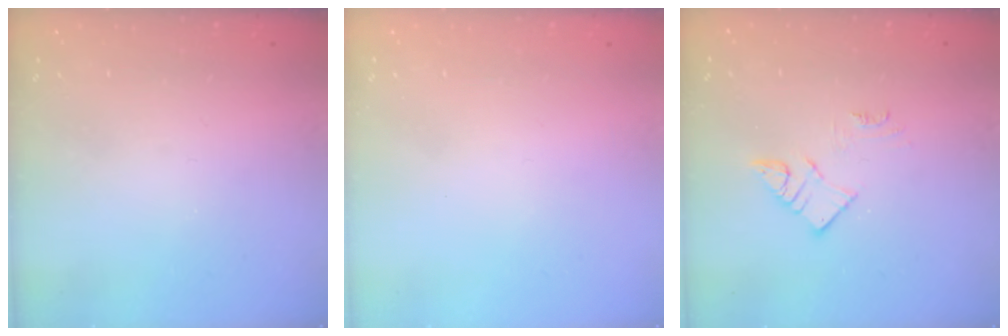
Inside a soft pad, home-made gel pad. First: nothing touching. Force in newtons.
{"total": 1.8, "press": 1.8, "slide": 0.2}
{"total": 6.9, "press": 6.8, "slide": 0.3}